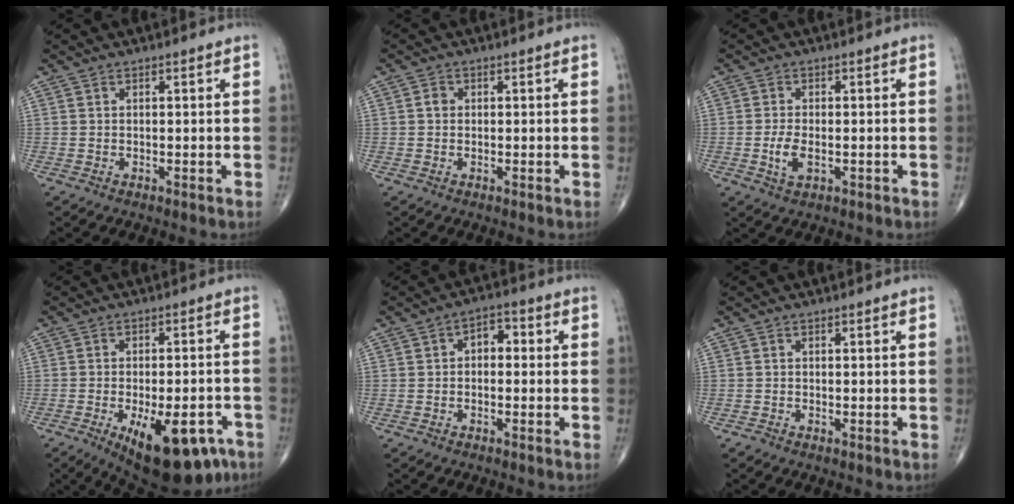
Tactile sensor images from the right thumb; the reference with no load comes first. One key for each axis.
{"total": 1.3, "fx": 0.0, "fy": 1.1, "fz": 0.6, "tx": -0.006, "ty": 0.003, "tz": -0.002}
{"total": 4.0, "fx": -0.9, "fy": 2.0, "fz": 3.3, "tx": -0.069, "ty": -0.002, "tz": -0.017}
{"total": 17.5, "fx": -8.6, "fy": 7.6, "fz": 13.3, "tx": -0.148, "ty": 0.018, "tz": -0.108}
{"total": 4.2, "fx": 0.2, "fy": 2.8, "fz": 3.2, "tx": -0.029, "ty": 0.016, "tz": -0.010}
{"total": 0.5, "fx": -0.3, "fy": 0.2, "fz": 0.3, "tx": -0.008, "ty": 0.000, "tz": -0.008}